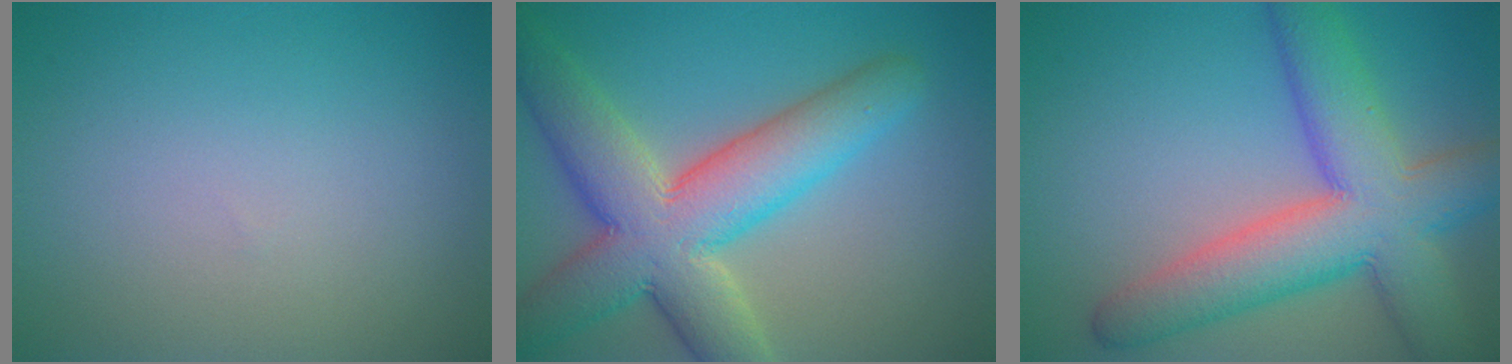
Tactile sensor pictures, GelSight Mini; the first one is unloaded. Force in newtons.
{"total": 10.2, "press": 10.2, "slide": 0.5}
{"total": 9.7, "press": 9.6, "slide": 0.4}